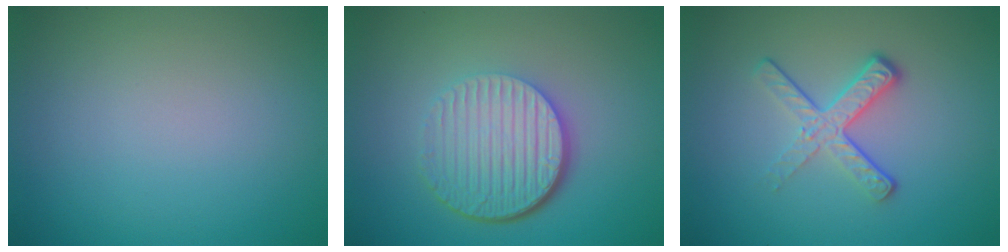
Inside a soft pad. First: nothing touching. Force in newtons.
{"total": 6.5, "press": 4.4, "slide": 4.8}
{"total": 3.8, "press": 2.5, "slide": 2.9}